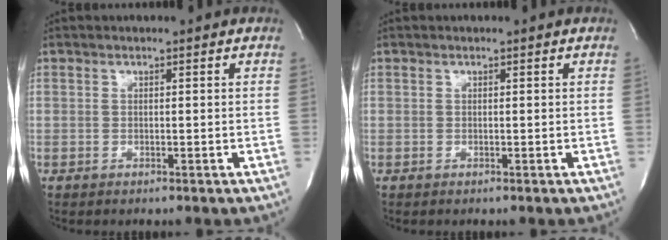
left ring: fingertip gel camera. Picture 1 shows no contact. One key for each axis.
{"total": 0.0}